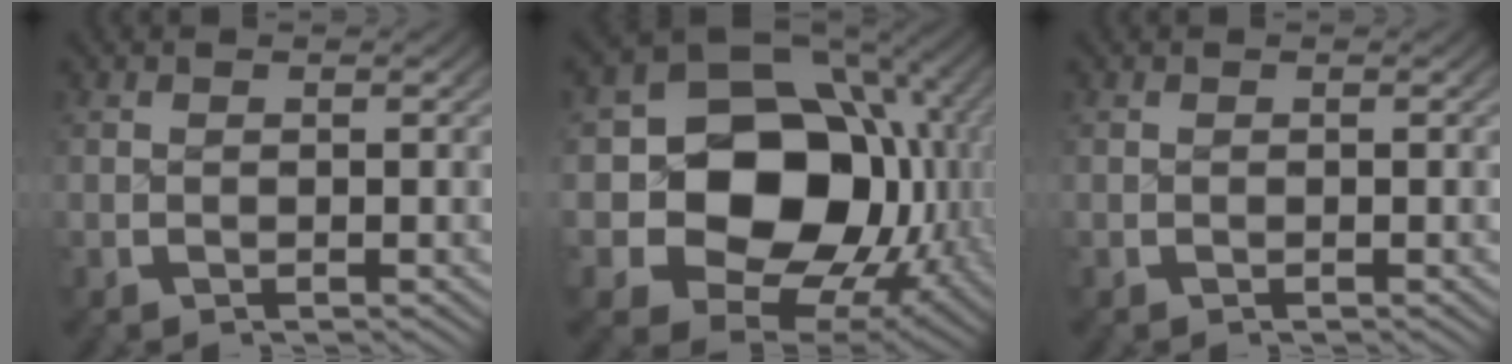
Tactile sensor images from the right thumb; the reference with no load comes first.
{"total": 21.4, "force": [-1.2, 15.7, 14.5], "torque": [-0.286, -0.063, -0.013]}
{"total": 0.0}